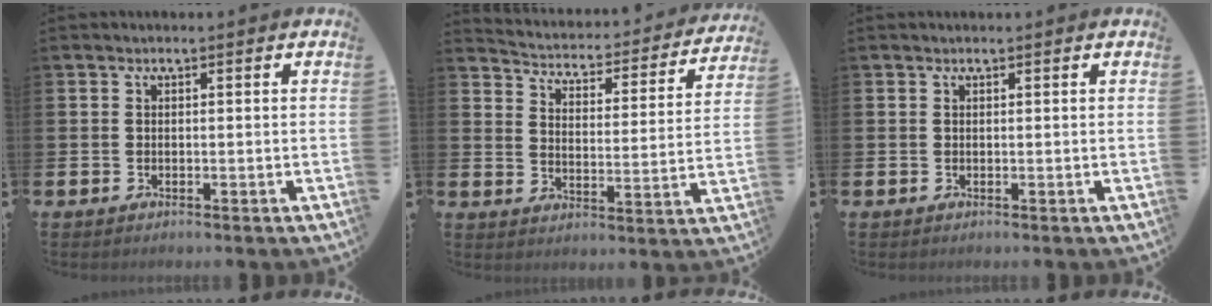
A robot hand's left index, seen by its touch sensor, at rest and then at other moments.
{"total": 3.6, "force": [3.4, 1.1, 0.7], "torque": [-0.037, -0.035, 0.049]}
{"total": 0.0}